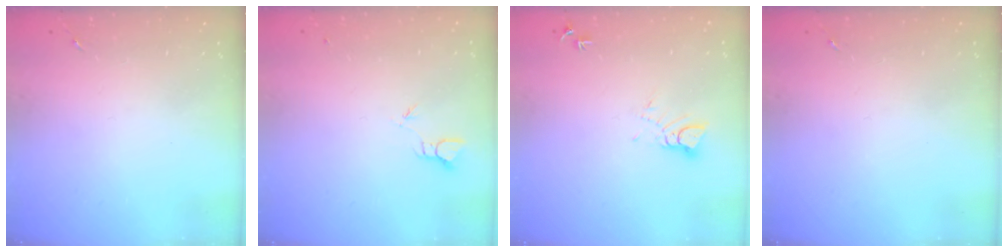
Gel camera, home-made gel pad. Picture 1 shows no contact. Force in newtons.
{"total": 1.9, "press": 1.9, "slide": 0.1}
{"total": 3.6, "press": 3.6, "slide": 0.3}
{"total": 0.0}